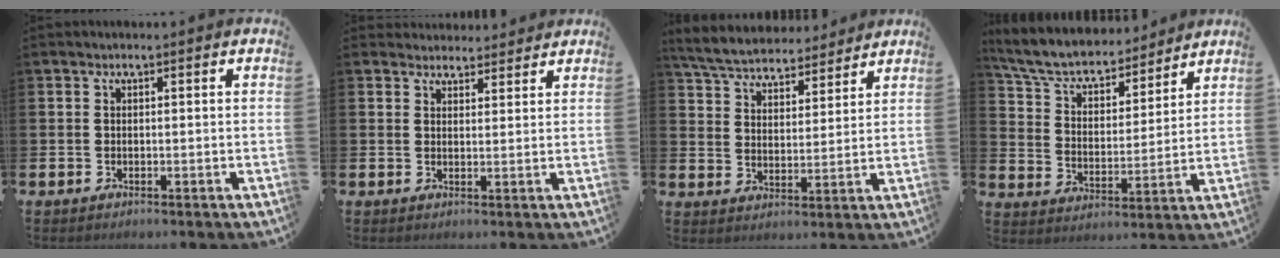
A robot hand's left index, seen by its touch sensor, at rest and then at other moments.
{"total": 3.0, "force": [2.9, 0.9, -0.4], "torque": [0.007, -0.017, 0.052]}
{"total": 6.0, "force": [5.7, 1.5, 0.9], "torque": [-0.050, -0.034, 0.102]}
{"total": 7.2, "force": [6.5, 2.4, 1.8], "torque": [-0.078, -0.050, 0.115]}